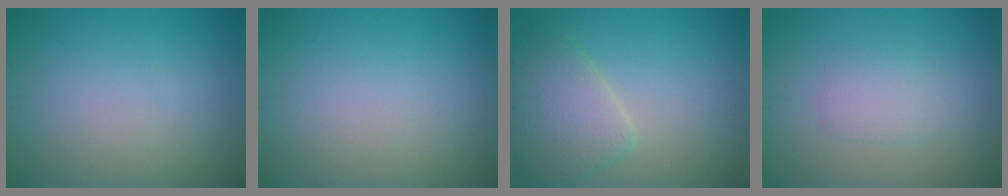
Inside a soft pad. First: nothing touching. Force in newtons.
{"total": 0.0}
{"total": 4.4, "press": 4.4, "slide": 0.3}
{"total": 1.9, "press": 1.9, "slide": 0.0}